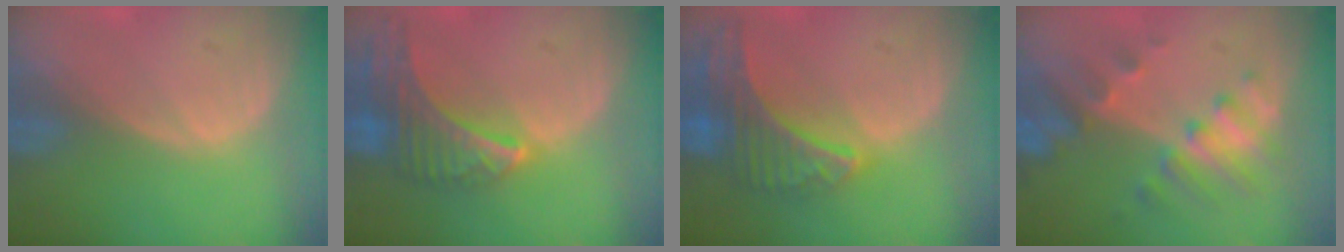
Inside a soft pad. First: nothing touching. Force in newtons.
{"total": 9.0, "press": 7.9, "slide": 4.3}
{"total": 9.3, "press": 8.2, "slide": 4.4}
{"total": 7.9, "press": 7.0, "slide": 3.7}